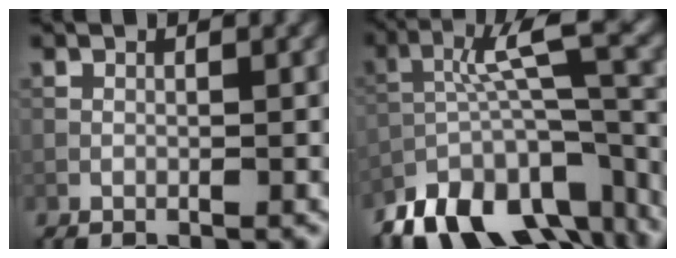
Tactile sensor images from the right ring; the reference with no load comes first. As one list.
[{"total": 12.8, "force": [-7.9, 4.9, 8.8], "torque": [-0.153, 0.010, -0.132]}]